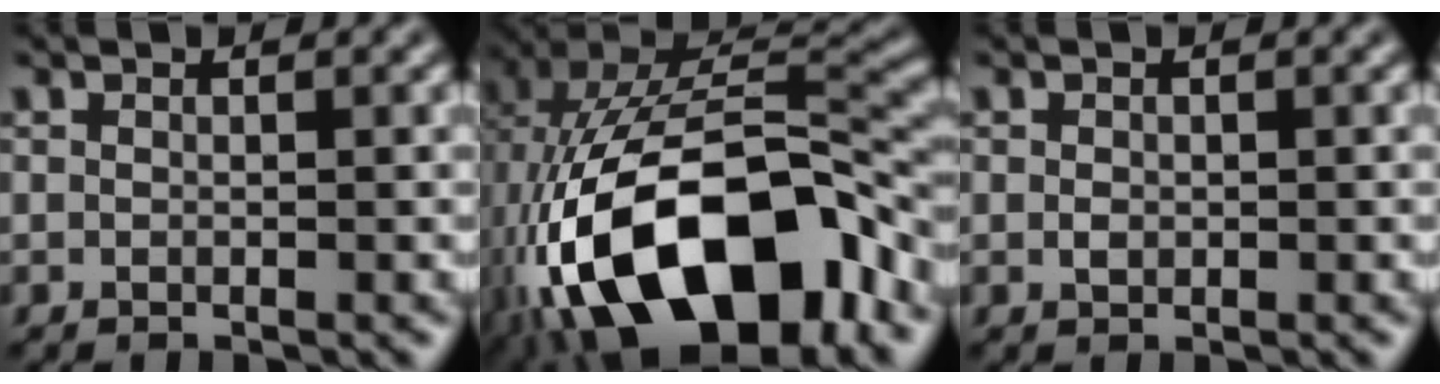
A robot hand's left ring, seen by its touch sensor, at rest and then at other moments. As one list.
[{"total": 18.1, "force": [-7.1, 9.4, 13.7], "torque": [-0.238, -0.007, -0.109]}, {"total": 0.7, "force": [0.0, 0.6, 0.5], "torque": [-0.008, -0.002, 0.000]}]